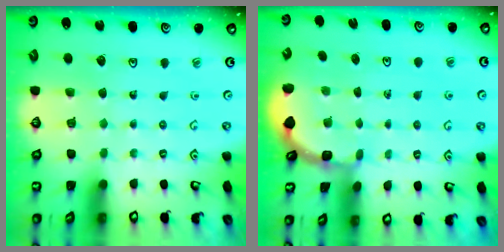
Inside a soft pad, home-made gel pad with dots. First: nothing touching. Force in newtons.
{"total": 2.1, "press": 2.1, "slide": 0.2}